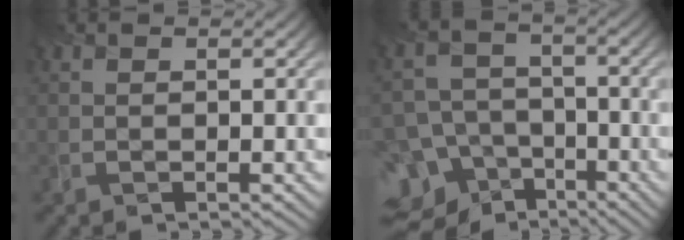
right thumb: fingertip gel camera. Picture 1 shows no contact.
{"total": 12.9, "force": [-7.6, 9.6, 4.1], "torque": [-0.114, -0.041, -0.126]}